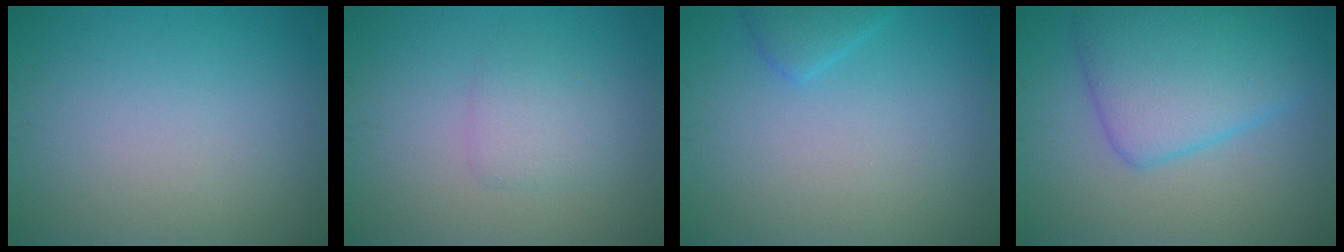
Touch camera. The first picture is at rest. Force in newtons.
{"total": 1.9, "press": 1.9, "slide": 0.1}
{"total": 1.7, "press": 1.7, "slide": 0.1}
{"total": 7.4, "press": 7.4, "slide": 0.1}